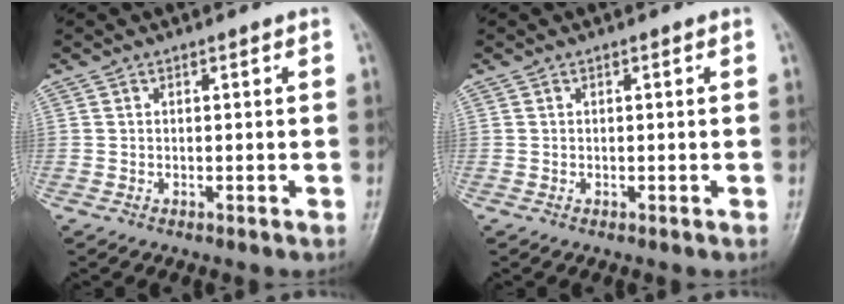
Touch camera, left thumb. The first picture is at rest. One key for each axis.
{"total": 0.0}